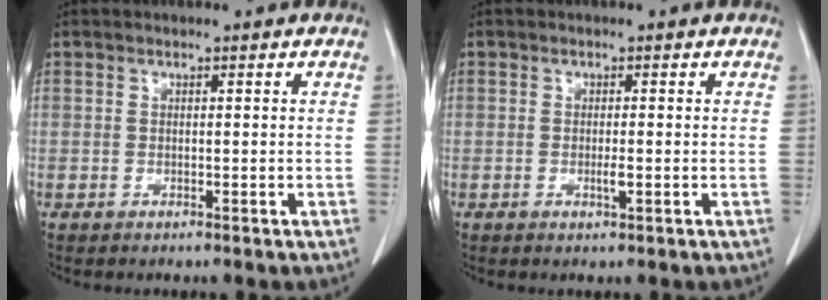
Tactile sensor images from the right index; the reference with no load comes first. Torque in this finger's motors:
{"motor_torque": [0.41, 0.30, 0.22, 0.03]}